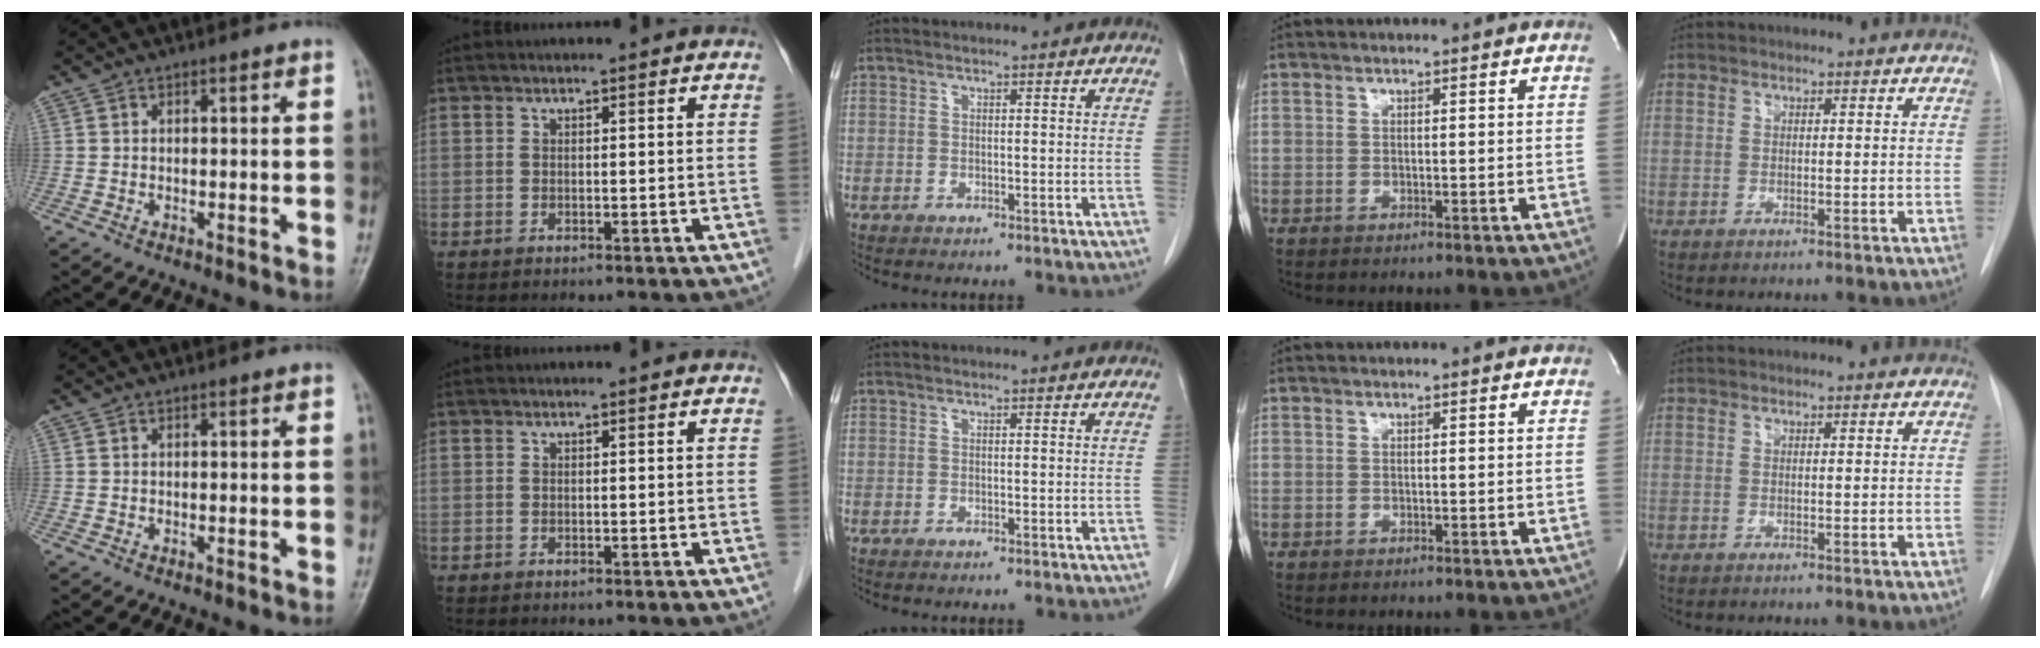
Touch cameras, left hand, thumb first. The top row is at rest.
{}